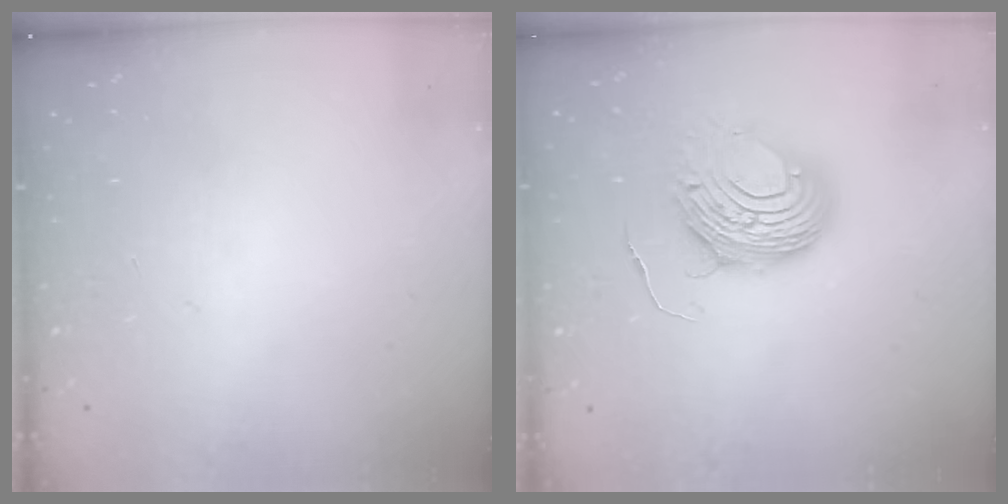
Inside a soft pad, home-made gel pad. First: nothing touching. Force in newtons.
{"total": 8.7, "press": 8.7, "slide": 0.9}